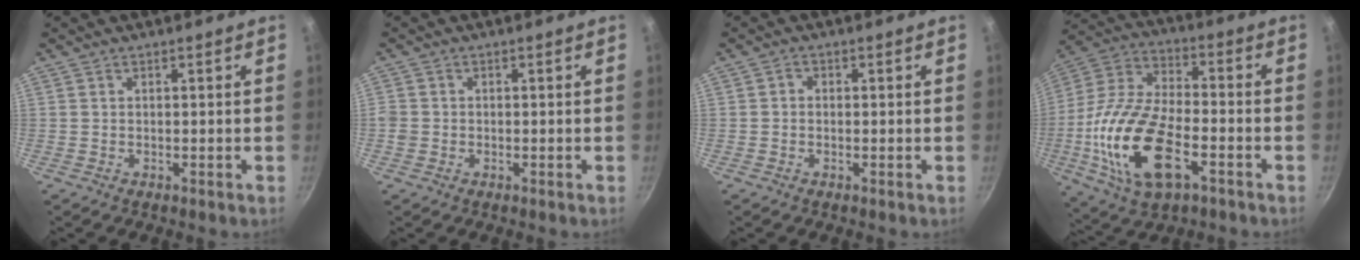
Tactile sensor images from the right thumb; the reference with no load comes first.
{"total": 1.9, "force": [-0.5, 1.7, 0.6], "torque": [-0.010, 0.003, -0.010]}
{"total": 1.3, "force": [-0.1, 1.1, 0.6], "torque": [-0.010, 0.006, -0.004]}
{"total": 21.8, "force": [-6.4, 11.0, 17.6], "torque": [-0.348, 0.021, -0.127]}